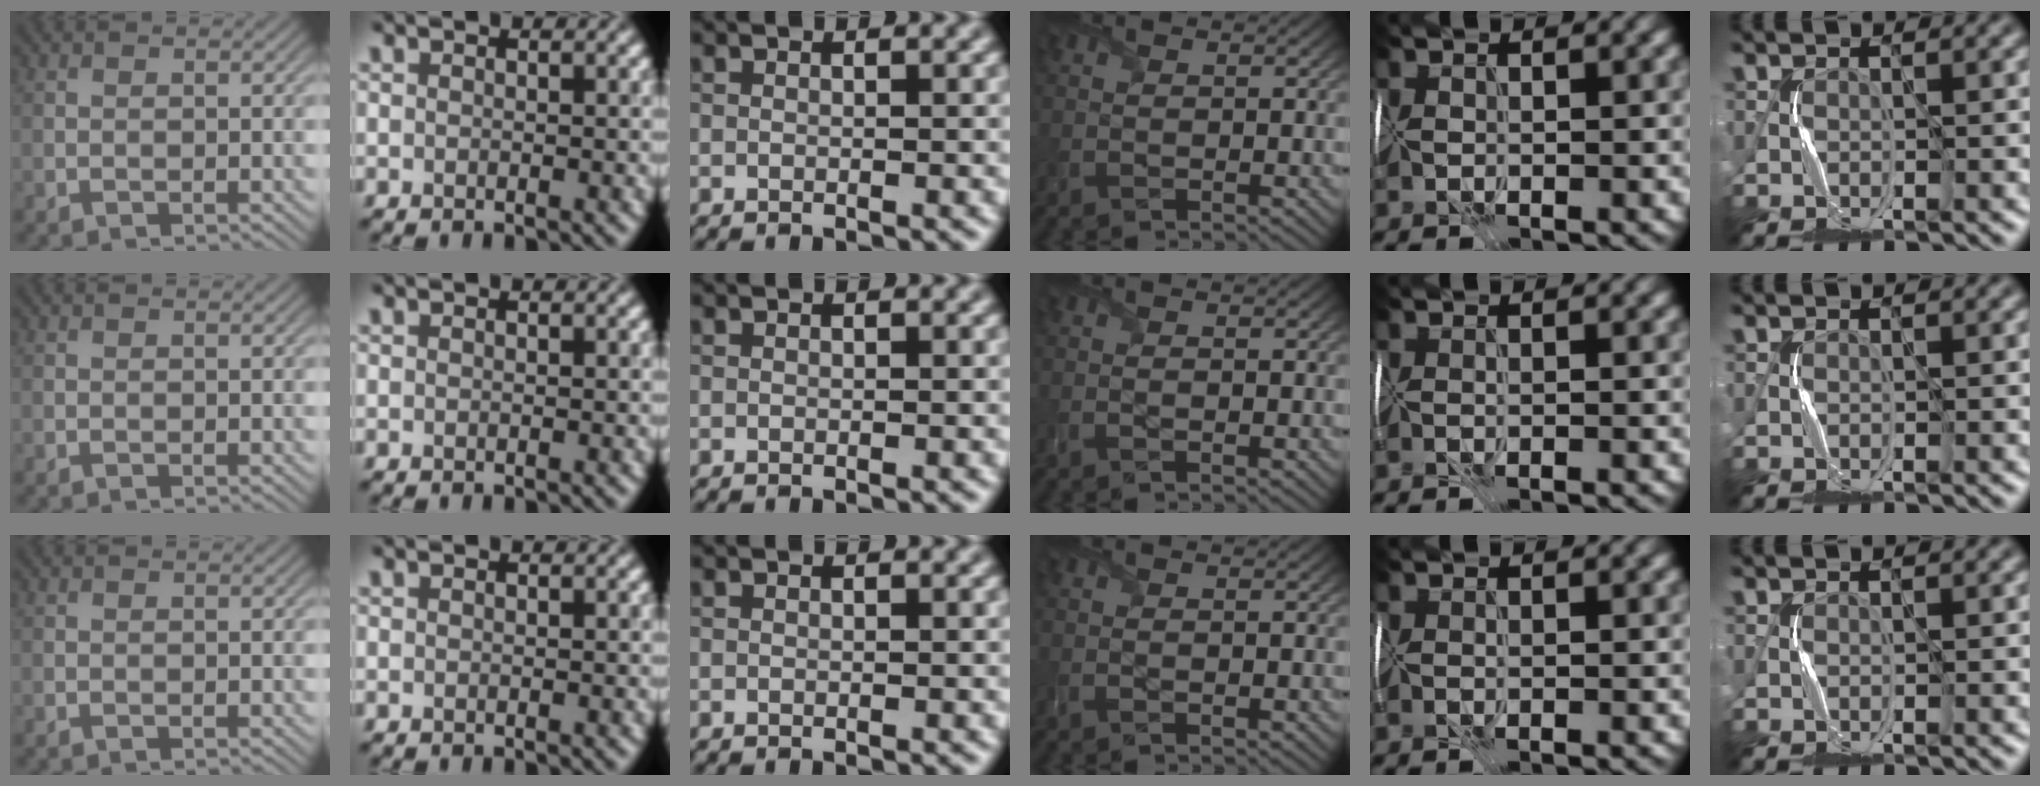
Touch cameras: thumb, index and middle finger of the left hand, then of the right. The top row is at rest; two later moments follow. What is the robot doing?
{"motion": "wrap", "object": "plastic wrap"}